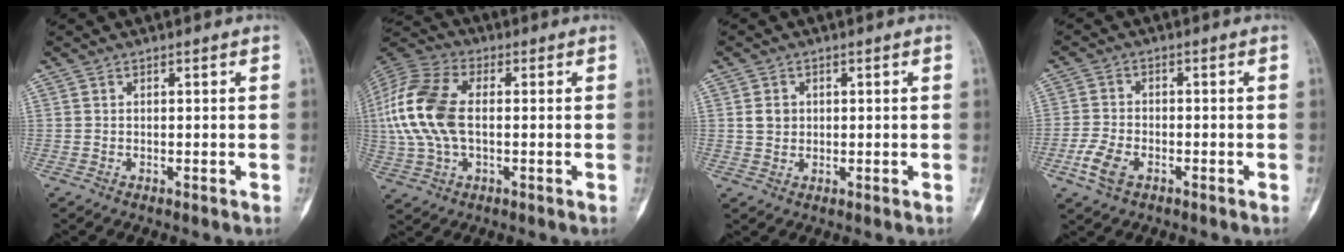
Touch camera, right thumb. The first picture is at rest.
{"total": 16.1, "force": [0.5, 9.3, 13.2], "torque": [-0.298, 0.019, 0.006]}
{"total": 3.4, "force": [0.6, 3.0, 1.5], "torque": [-0.010, 0.001, 0.013]}
{"total": 5.6, "force": [-2.6, 3.2, 3.7], "torque": [-0.081, 0.009, -0.052]}